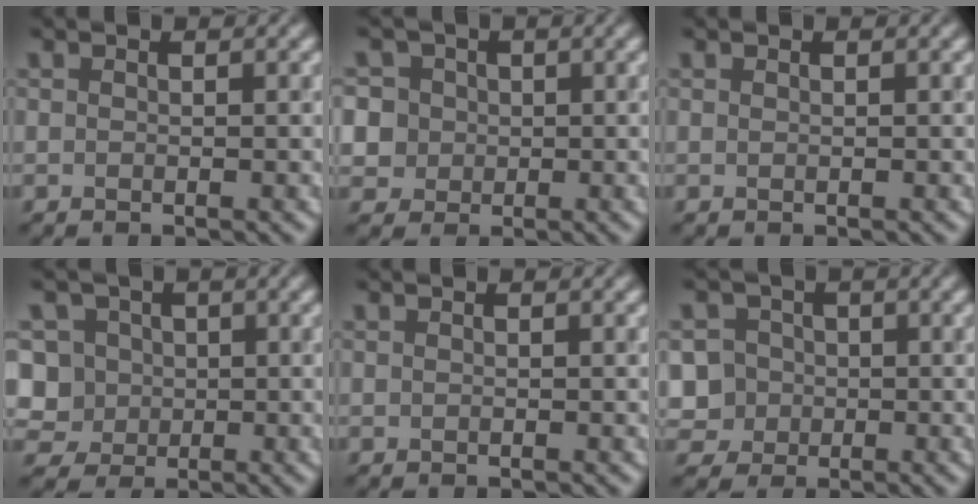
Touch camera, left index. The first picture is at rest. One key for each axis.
{"total": 6.6, "fx": 1.7, "fy": 5.9, "fz": 2.3, "tx": -0.046, "ty": 0.034, "tz": 0.002}
{"total": 0.0}
{"total": 6.6, "fx": 0.8, "fy": 6.0, "fz": 2.6, "tx": -0.046, "ty": 0.033, "tz": -0.009}
{"total": 0.0}
{"total": 6.3, "fx": -0.8, "fy": 6.0, "fz": 1.7, "tx": -0.032, "ty": 0.022, "tz": -0.036}